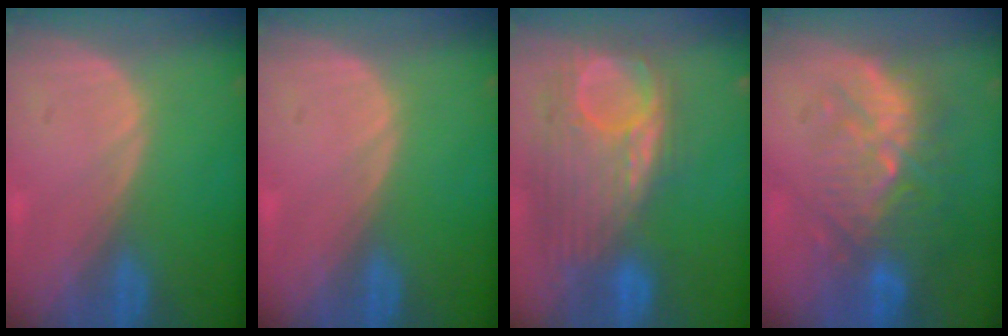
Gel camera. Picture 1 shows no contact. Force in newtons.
{"total": 0.0}
{"total": 11.7, "press": 10.3, "slide": 5.5}
{"total": 10.3, "press": 9.5, "slide": 3.9}